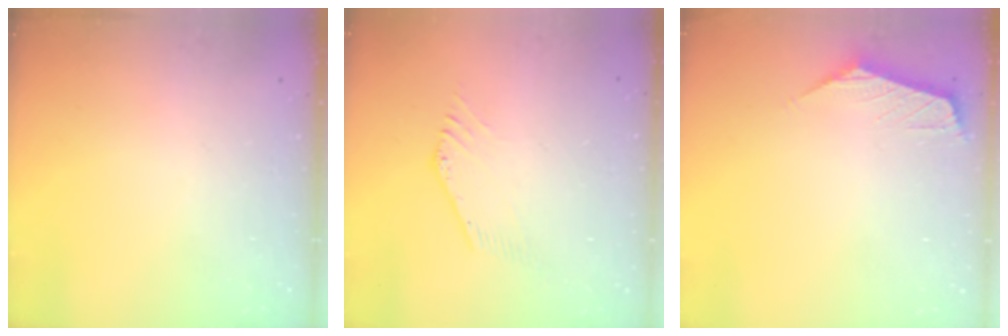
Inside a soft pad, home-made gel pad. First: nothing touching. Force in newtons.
{"total": 1.3, "press": 1.3, "slide": 0.1}
{"total": 1.3, "press": 1.2, "slide": 0.5}